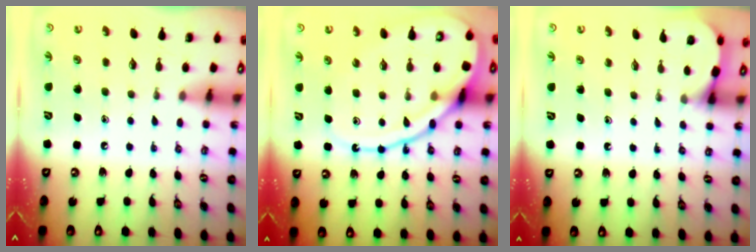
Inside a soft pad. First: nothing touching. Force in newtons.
{"total": 15.8, "press": 15.7, "slide": 1.5}
{"total": 2.3, "press": 2.3, "slide": 0.2}